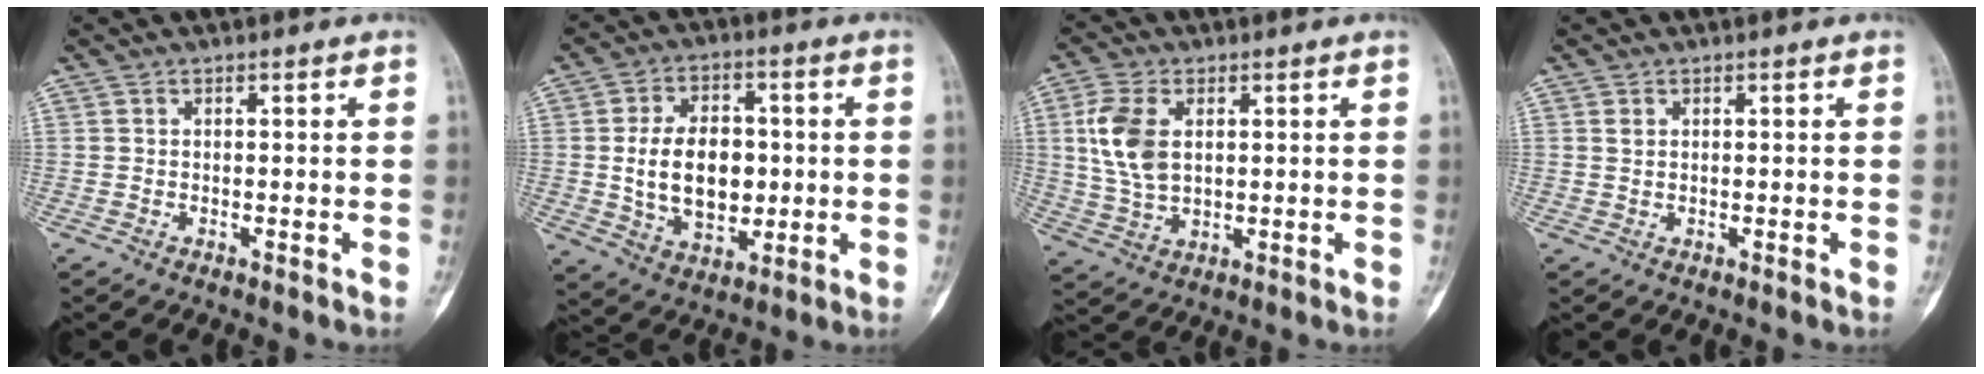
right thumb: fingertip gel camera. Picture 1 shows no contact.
{"total": 13.6, "force": [0.0, 9.1, 10.1], "torque": [-0.140, 0.003, 0.010]}
{"total": 9.8, "force": [2.0, 5.9, 7.6], "torque": [-0.158, -0.003, 0.044]}
{"total": 1.0, "force": [0.4, 0.7, 0.6], "torque": [-0.009, -0.001, 0.009]}